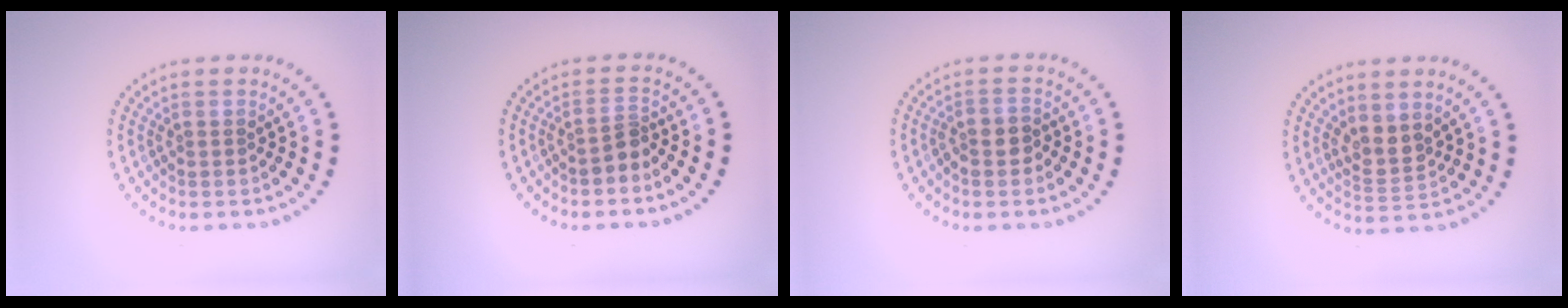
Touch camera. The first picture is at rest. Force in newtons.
{"total": 1.7, "press": 1.2, "slide": 1.2}
{"total": 2.1, "press": 1.9, "slide": 0.9}
{"total": 2.3, "press": 2.0, "slide": 1.2}